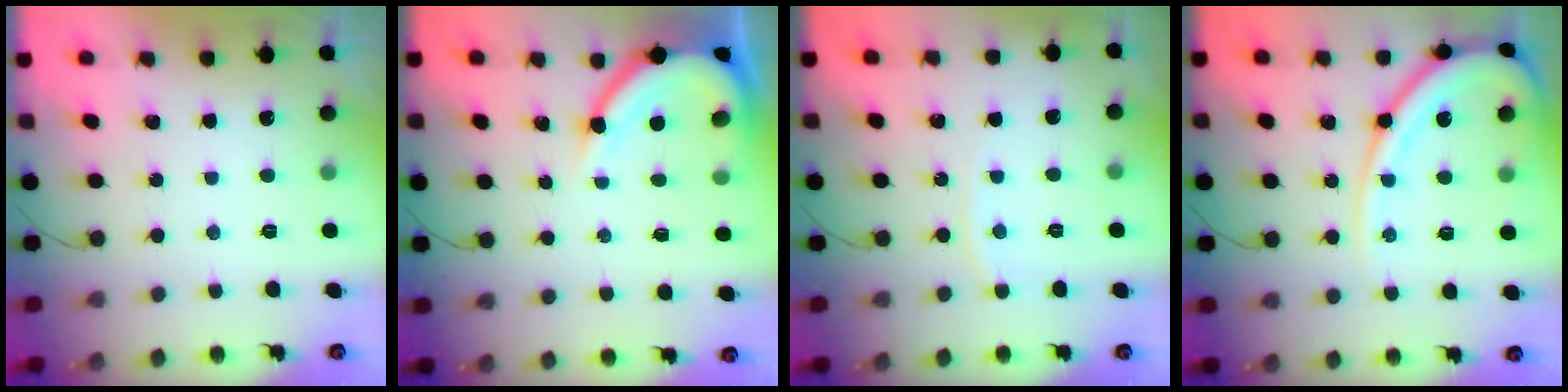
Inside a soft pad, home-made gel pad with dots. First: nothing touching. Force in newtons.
{"total": 10.0, "press": 9.9, "slide": 0.9}
{"total": 4.0, "press": 3.9, "slide": 0.6}
{"total": 14.8, "press": 14.7, "slide": 1.8}